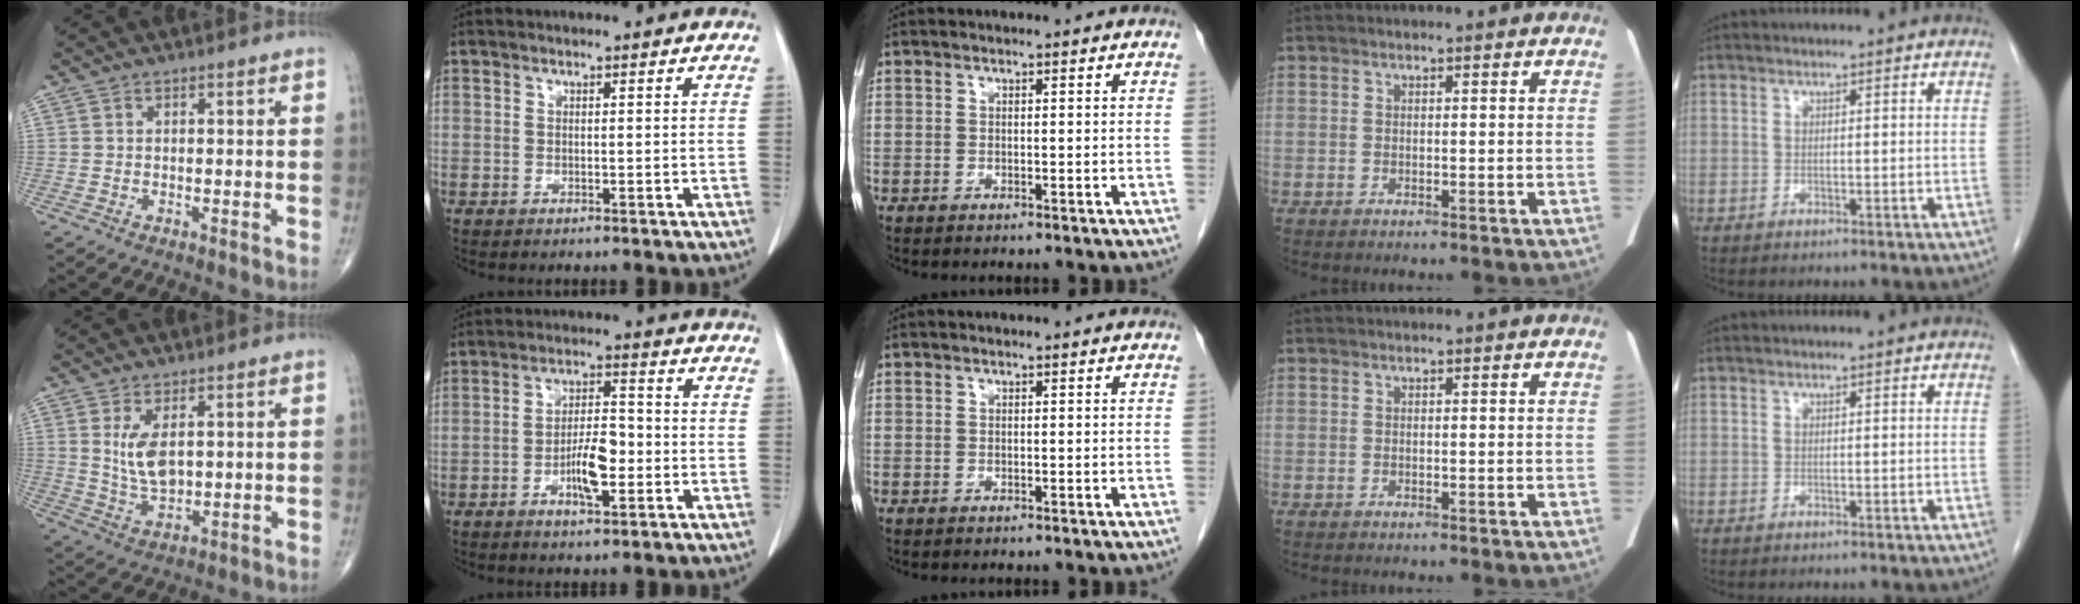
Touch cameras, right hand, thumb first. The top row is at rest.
{"thumb": {"total": 7.0, "force": [1.7, 3.6, 5.8], "torque": [-0.102, -0.016, 0.044]}, "index": {"total": 6.8, "force": [-2.0, 2.1, 6.1], "torque": [-0.115, 0.007, -0.036]}}